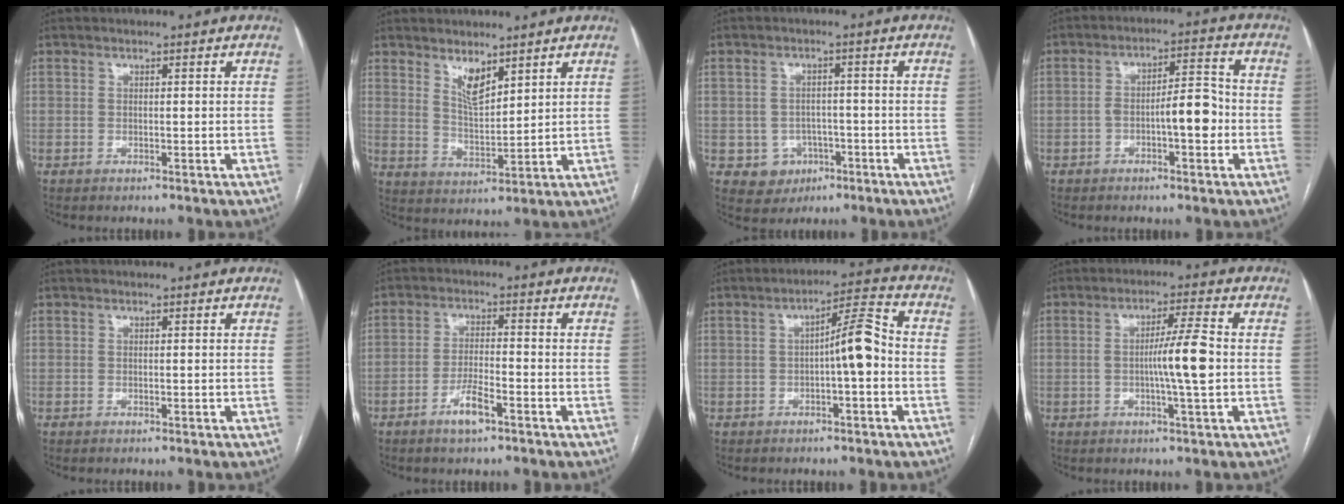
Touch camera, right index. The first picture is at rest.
{"total": 4.9, "force": [3.5, 1.4, 3.1], "torque": [-0.066, -0.011, 0.071]}
{"total": 4.8, "force": [-1.8, 4.3, 0.9], "torque": [-0.007, 0.010, -0.017]}
{"total": 6.8, "force": [-1.8, 1.8, 6.3], "torque": [-0.099, 0.021, -0.028]}
{"total": 0.0}
{"total": 4.8, "force": [-2.9, 0.7, 3.7], "torque": [-0.076, 0.001, -0.054]}
{"total": 6.5, "force": [-0.9, 0.8, 6.4], "torque": [-0.095, 0.023, -0.014]}
{"total": 6.8, "force": [-0.6, -0.4, 6.8], "torque": [-0.116, 0.003, -0.012]}